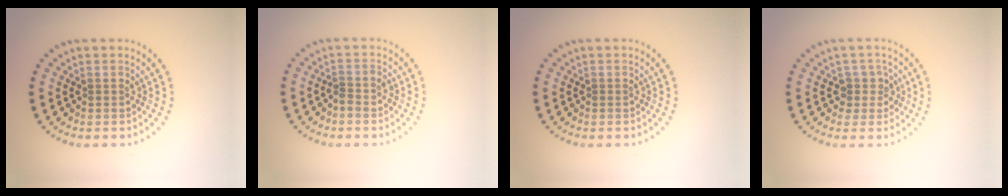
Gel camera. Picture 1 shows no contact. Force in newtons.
{"total": 1.3, "press": 1.0, "slide": 0.8}
{"total": 0.0}
{"total": 1.9, "press": 1.5, "slide": 1.1}